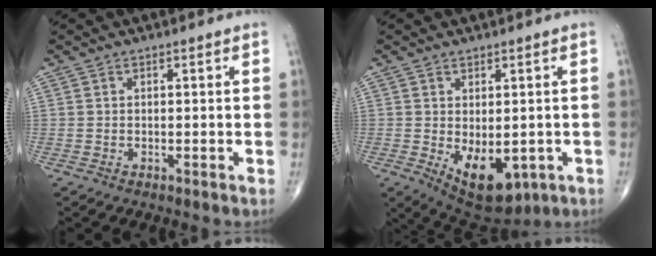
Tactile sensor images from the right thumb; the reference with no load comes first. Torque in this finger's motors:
{"motor_torque": [-0.37, 1.21, 0.57, 0.43, 0.07]}